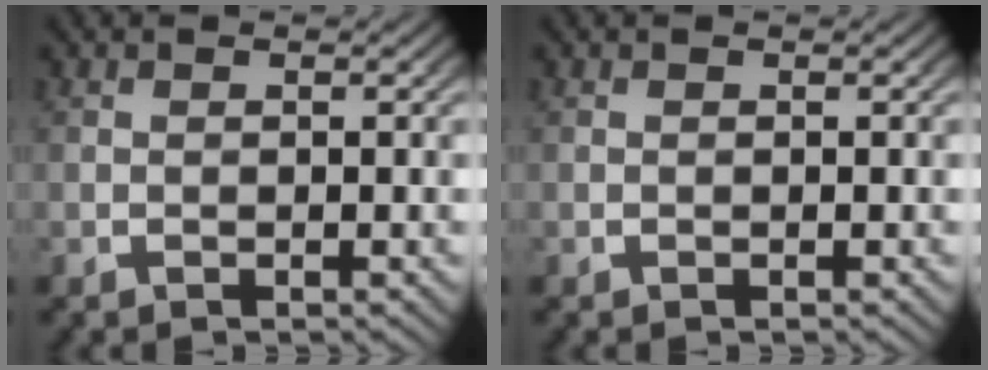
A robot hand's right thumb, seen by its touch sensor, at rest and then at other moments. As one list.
[{"total": 0.0}]